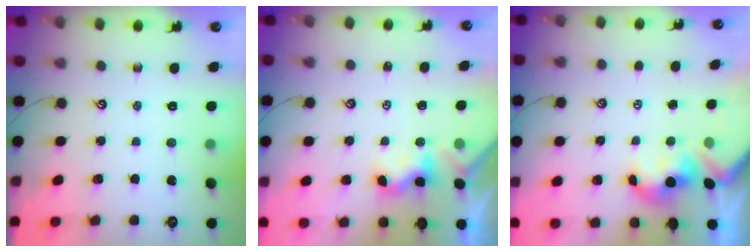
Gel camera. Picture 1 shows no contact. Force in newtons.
{"total": 2.1, "press": 2.1, "slide": 0.3}
{"total": 1.6, "press": 1.5, "slide": 0.7}